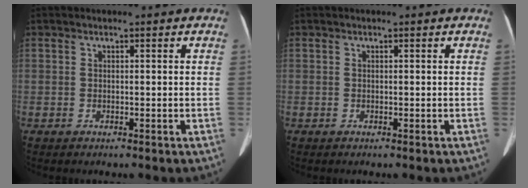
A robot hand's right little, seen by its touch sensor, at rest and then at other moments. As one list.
[{"total": 0.0}]